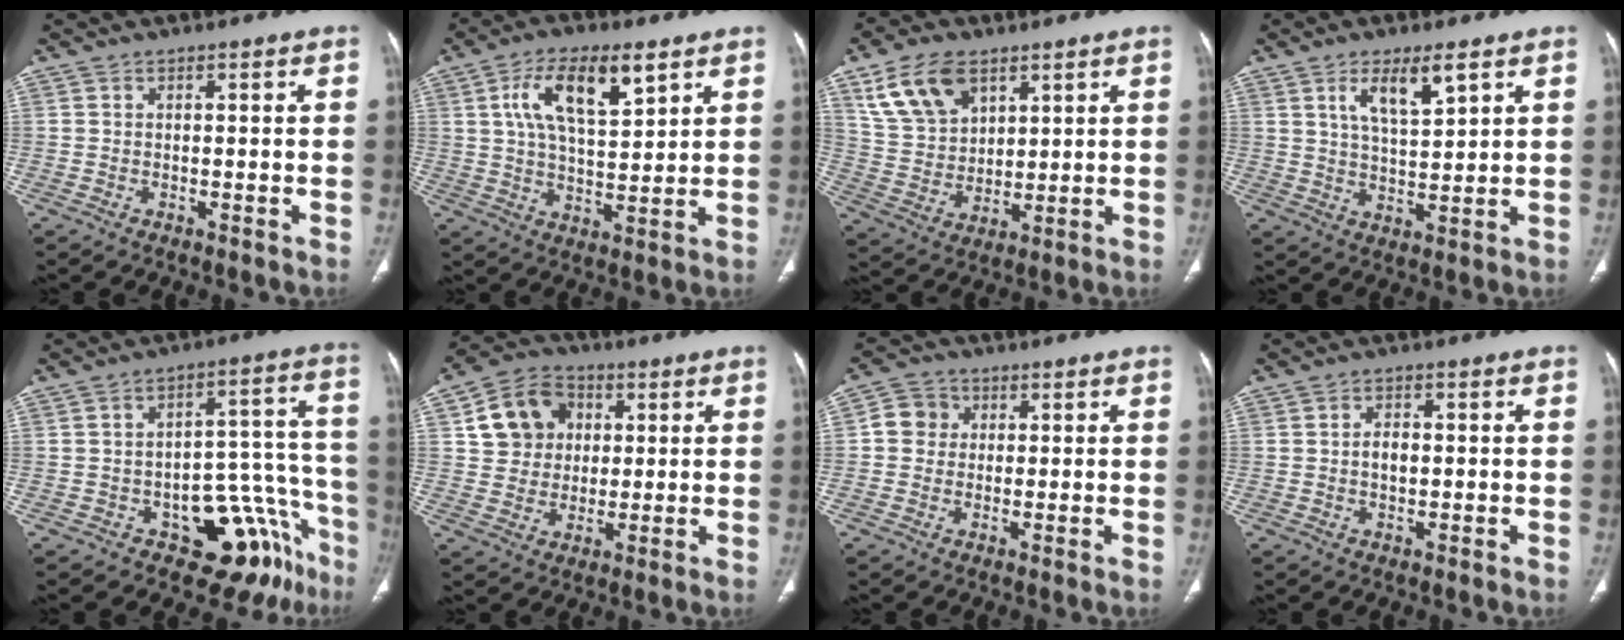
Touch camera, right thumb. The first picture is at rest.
{"total": 12.9, "force": [5.5, 5.9, 10.1], "torque": [-0.160, -0.012, 0.098]}
{"total": 12.5, "force": [6.7, 7.9, 7.0], "torque": [-0.110, -0.023, 0.139]}
{"total": 7.8, "force": [4.1, 2.5, 6.1], "torque": [-0.101, -0.025, 0.077]}
{"total": 16.0, "force": [-9.4, 8.9, 9.3], "torque": [-0.046, 0.098, -0.123]}
{"total": 11.6, "force": [2.8, 10.0, 5.0], "torque": [-0.059, 0.005, 0.045]}
{"total": 5.2, "force": [0.7, 4.8, 1.8], "torque": [-0.015, 0.009, 0.003]}
{"total": 3.1, "force": [0.0, 1.9, 2.5], "torque": [-0.042, 0.003, -0.002]}